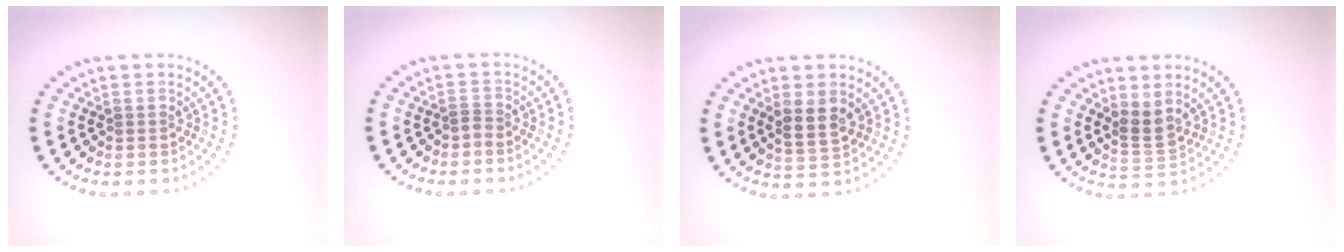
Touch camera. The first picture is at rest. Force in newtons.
{"total": 0.6, "press": 0.3, "slide": 0.5}
{"total": 2.4, "press": 2.3, "slide": 0.8}
{"total": 2.2, "press": 1.6, "slide": 1.5}